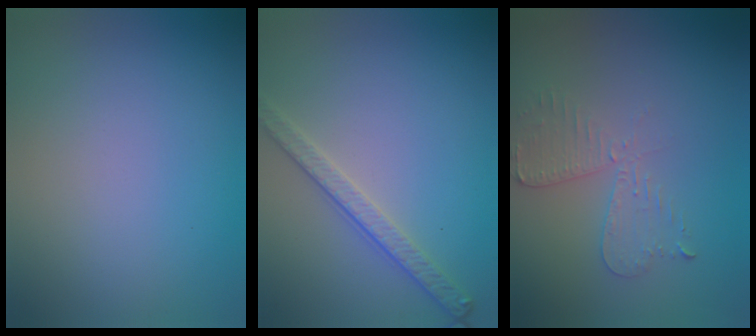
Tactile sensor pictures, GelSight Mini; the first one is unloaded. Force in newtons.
{"total": 2.8, "press": 2.6, "slide": 1.1}
{"total": 2.7, "press": 2.4, "slide": 1.1}